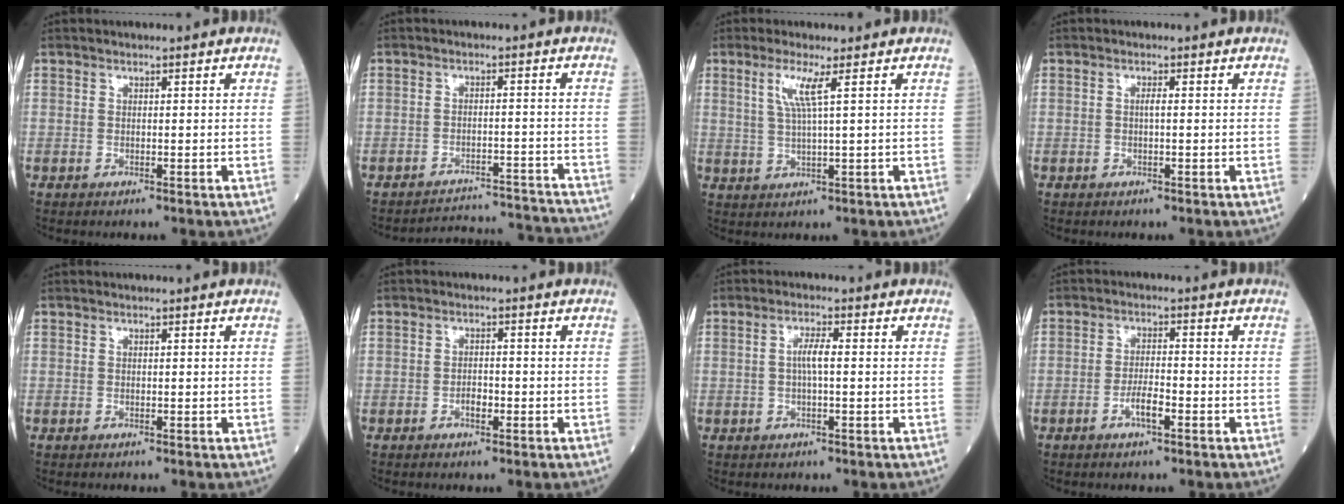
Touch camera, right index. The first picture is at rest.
{"total": 11.7, "force": [-11.6, -0.2, -0.3], "torque": [0.011, 0.017, -0.149]}
{"total": 4.3, "force": [1.7, -0.6, 3.9], "torque": [-0.085, -0.002, 0.037]}
{"total": 0.8, "force": [0.0, 0.0, 0.8], "torque": [-0.014, 0.000, -0.002]}
{"total": 0.0}
{"total": 1.8, "force": [-0.8, 0.8, 1.3], "torque": [-0.020, 0.004, -0.013]}
{"total": 2.7, "force": [0.0, 0.3, 2.7], "torque": [-0.053, 0.003, 0.000]}
{"total": 3.4, "force": [-1.6, 0.7, 2.9], "torque": [-0.054, 0.002, -0.030]}